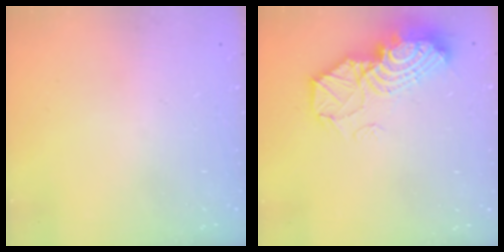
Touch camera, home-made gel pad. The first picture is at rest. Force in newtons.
{"total": 15.7, "press": 15.6, "slide": 1.3}